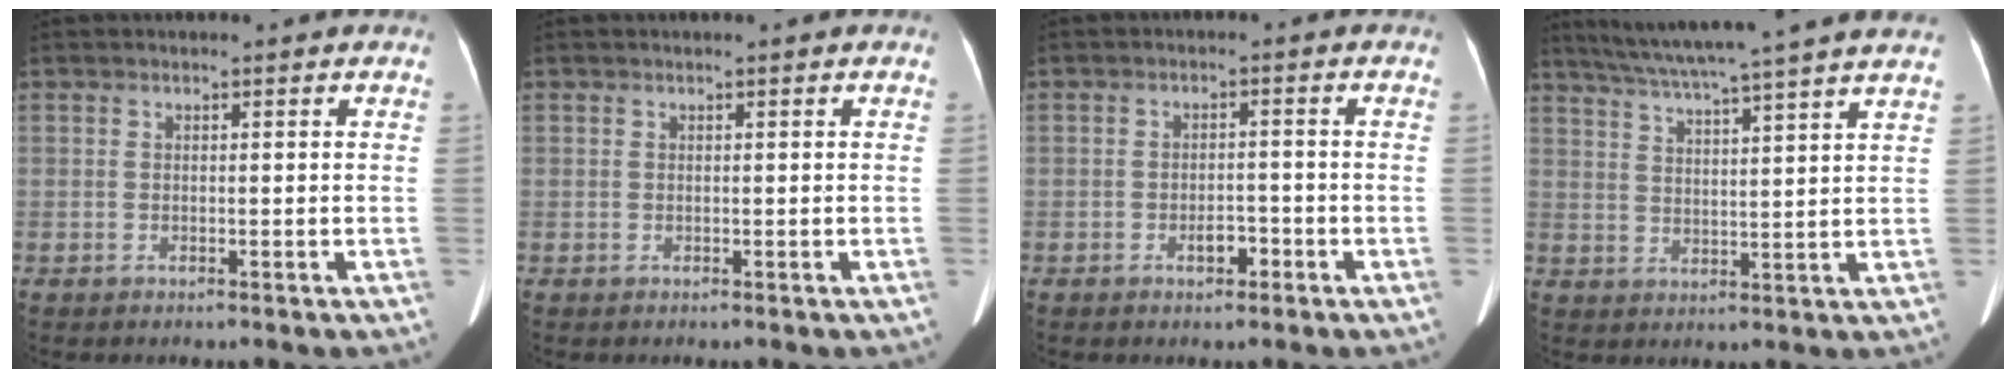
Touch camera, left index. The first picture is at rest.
{"total": 0.0}
{"total": 2.7, "force": [-1.5, 1.3, 1.8], "torque": [-0.027, 0.006, -0.023]}
{"total": 17.9, "force": [15.3, -1.3, 9.1], "torque": [-0.159, 0.010, 0.210]}